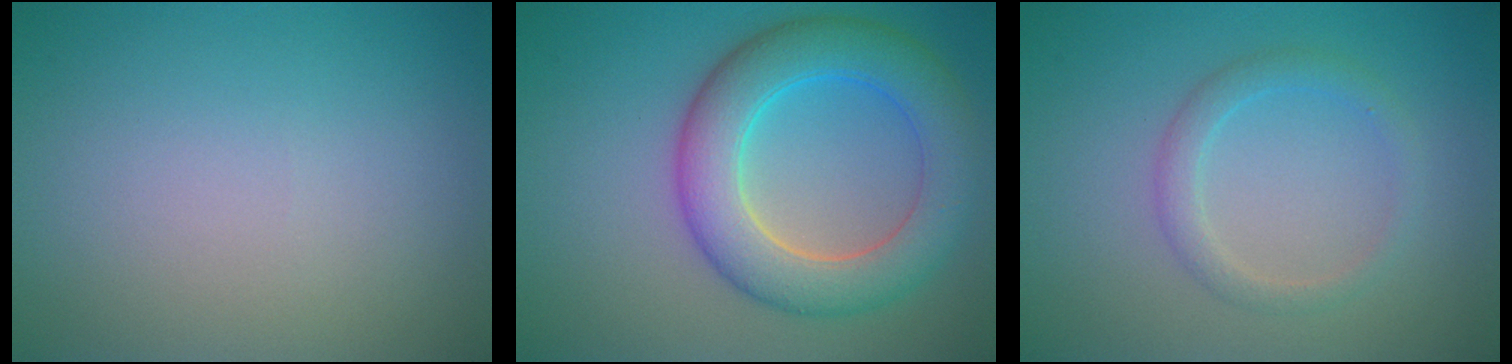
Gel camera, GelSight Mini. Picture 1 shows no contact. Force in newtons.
{"total": 7.4, "press": 7.4, "slide": 0.5}
{"total": 2.0, "press": 2.0, "slide": 0.1}